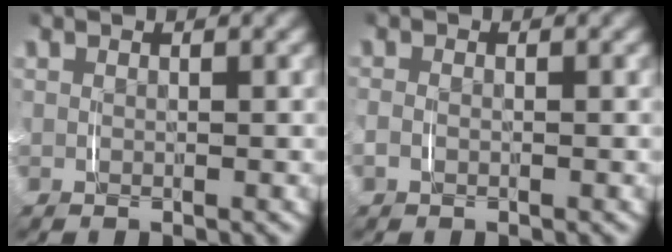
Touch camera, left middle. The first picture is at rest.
{"total": 0.6, "force": [-0.6, -0.1, 0.2], "torque": [-0.003, 0.002, -0.010]}